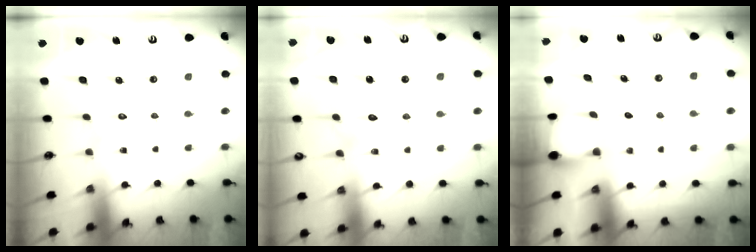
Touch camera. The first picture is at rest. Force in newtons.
{"total": 8.5, "press": 8.5, "slide": 0.8}
{"total": 2.1, "press": 2.1, "slide": 0.3}